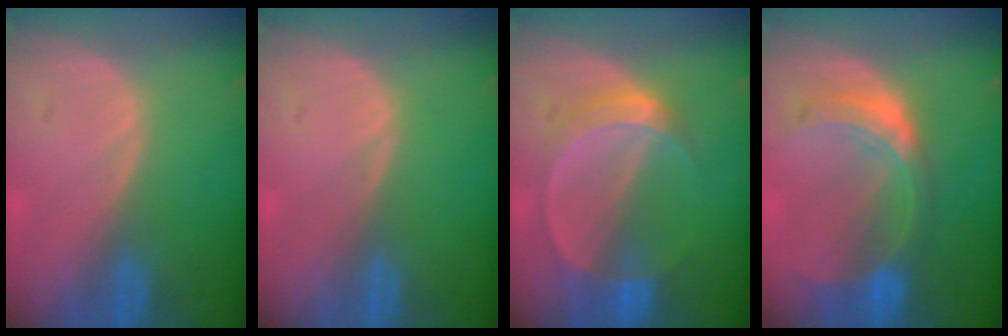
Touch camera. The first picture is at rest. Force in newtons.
{"total": 0.0}
{"total": 5.7, "press": 5.2, "slide": 2.3}
{"total": 7.9, "press": 7.0, "slide": 3.7}